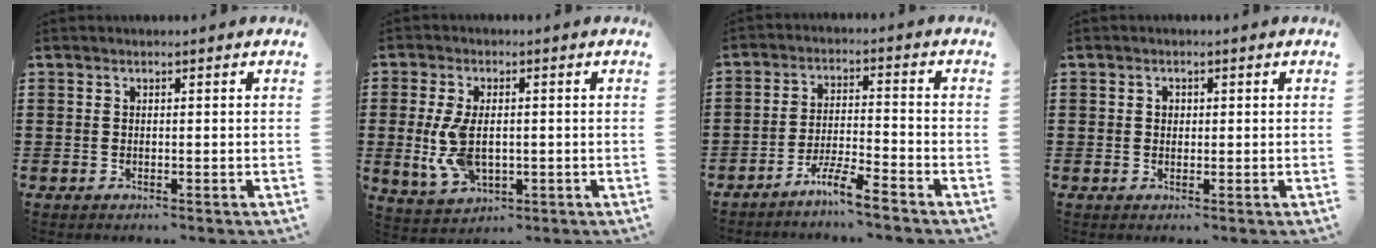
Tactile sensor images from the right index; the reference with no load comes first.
{"total": 7.6, "force": [-0.4, 4.3, 6.3], "torque": [-0.155, -0.003, -0.013]}
{"total": 5.3, "force": [-4.6, -0.1, 2.5], "torque": [-0.058, -0.004, -0.090]}
{"total": 1.0, "force": [0.2, 0.9, 0.5], "torque": [-0.011, 0.006, 0.004]}